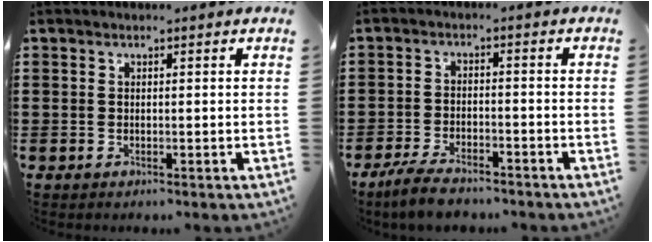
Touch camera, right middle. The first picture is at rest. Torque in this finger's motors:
{"motor_torque": [0.50, -0.21, 0.09, 0.09]}